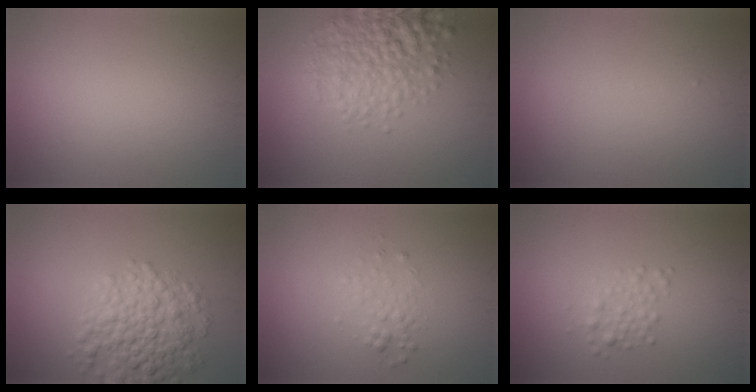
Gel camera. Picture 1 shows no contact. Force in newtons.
{"total": 5.6, "press": 5.6, "slide": 0.2}
{"total": 0.0}
{"total": 6.0, "press": 6.0, "slide": 0.1}
{"total": 1.5, "press": 1.5, "slide": 0.1}
{"total": 1.7, "press": 1.7, "slide": 0.0}